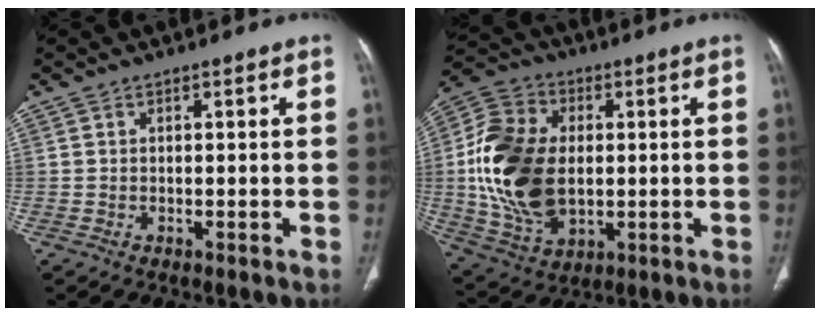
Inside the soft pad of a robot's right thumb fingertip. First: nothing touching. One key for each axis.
{"total": 20.2, "fx": 0.4, "fy": 13.3, "fz": 15.2, "tx": -0.293, "ty": 0.001, "tz": 0.017}